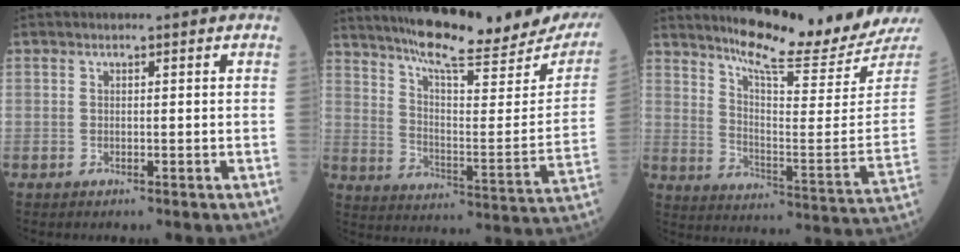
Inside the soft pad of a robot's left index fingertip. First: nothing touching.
{"total": 25.7, "force": [22.1, 3.0, 12.8], "torque": [-0.211, -0.057, 0.297]}
{"total": 17.1, "force": [16.0, -1.3, 5.9], "torque": [-0.108, -0.096, 0.226]}